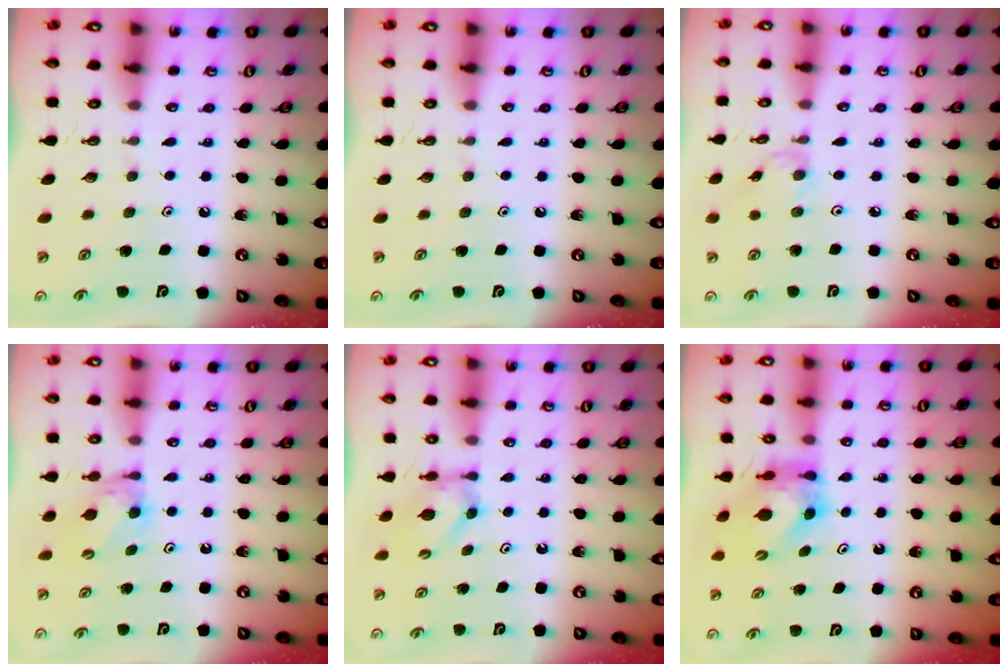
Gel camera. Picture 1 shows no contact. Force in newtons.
{"total": 0.0}
{"total": 1.5, "press": 1.4, "slide": 0.4}
{"total": 5.4, "press": 5.4, "slide": 0.6}
{"total": 3.9, "press": 3.8, "slide": 0.8}
{"total": 5.8, "press": 5.8, "slide": 0.6}